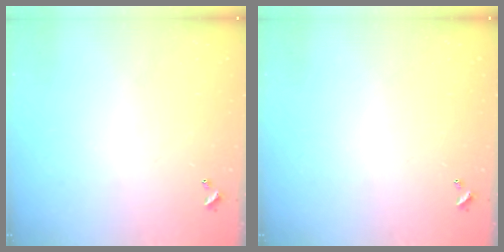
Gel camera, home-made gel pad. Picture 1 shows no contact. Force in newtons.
{"total": 0.0}